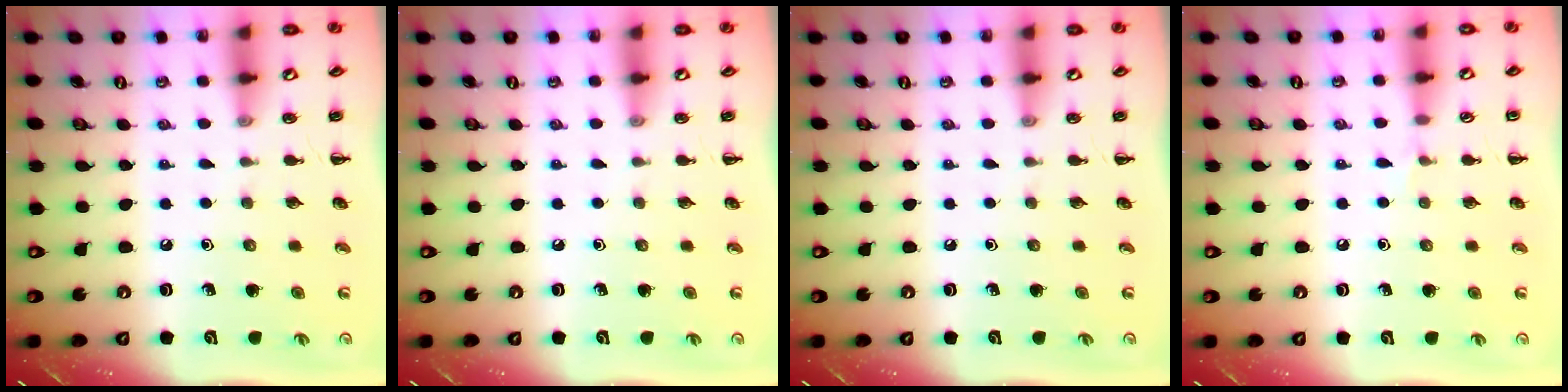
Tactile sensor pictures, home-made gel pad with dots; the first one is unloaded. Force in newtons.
{"total": 0.0}
{"total": 0.0}
{"total": 3.3, "press": 3.0, "slide": 1.2}